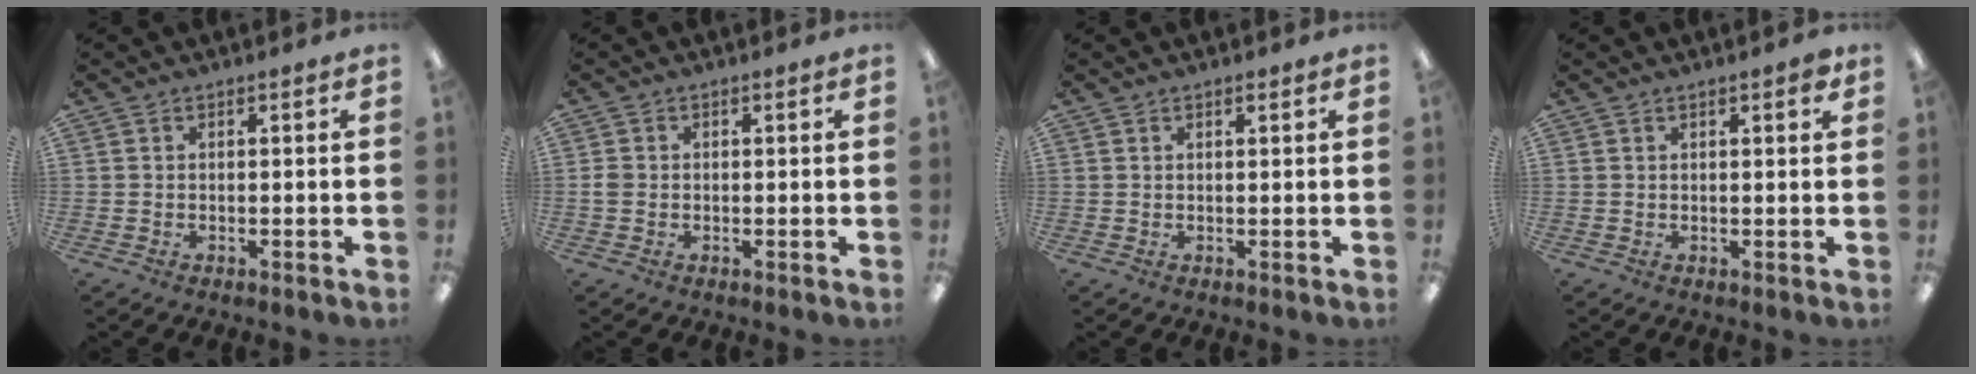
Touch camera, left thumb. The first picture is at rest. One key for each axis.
{"total": 1.7, "fx": -0.1, "fy": 1.3, "fz": 1.0, "tx": -0.017, "ty": 0.003, "tz": -0.003}
{"total": 0.8, "fx": 0.7, "fy": 0.3, "fz": 0.4, "tx": -0.008, "ty": 0.001, "tz": 0.012}
{"total": 1.9, "fx": 1.3, "fy": 0.4, "fz": 1.3, "tx": -0.010, "ty": -0.004, "tz": 0.018}